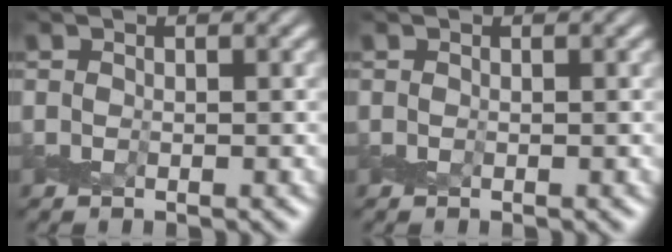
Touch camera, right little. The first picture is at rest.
{"total": 0.0}